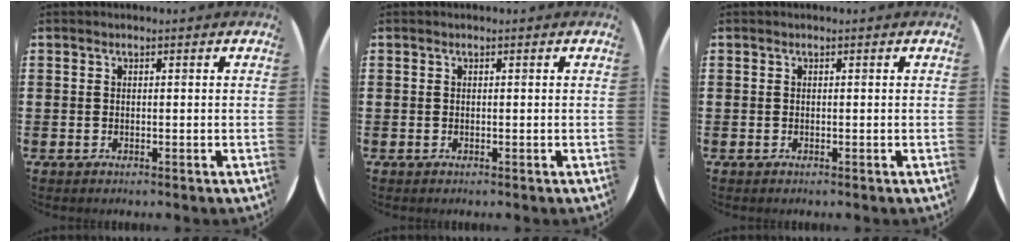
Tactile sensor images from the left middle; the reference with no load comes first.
{"total": 0.0}
{"total": 0.0}